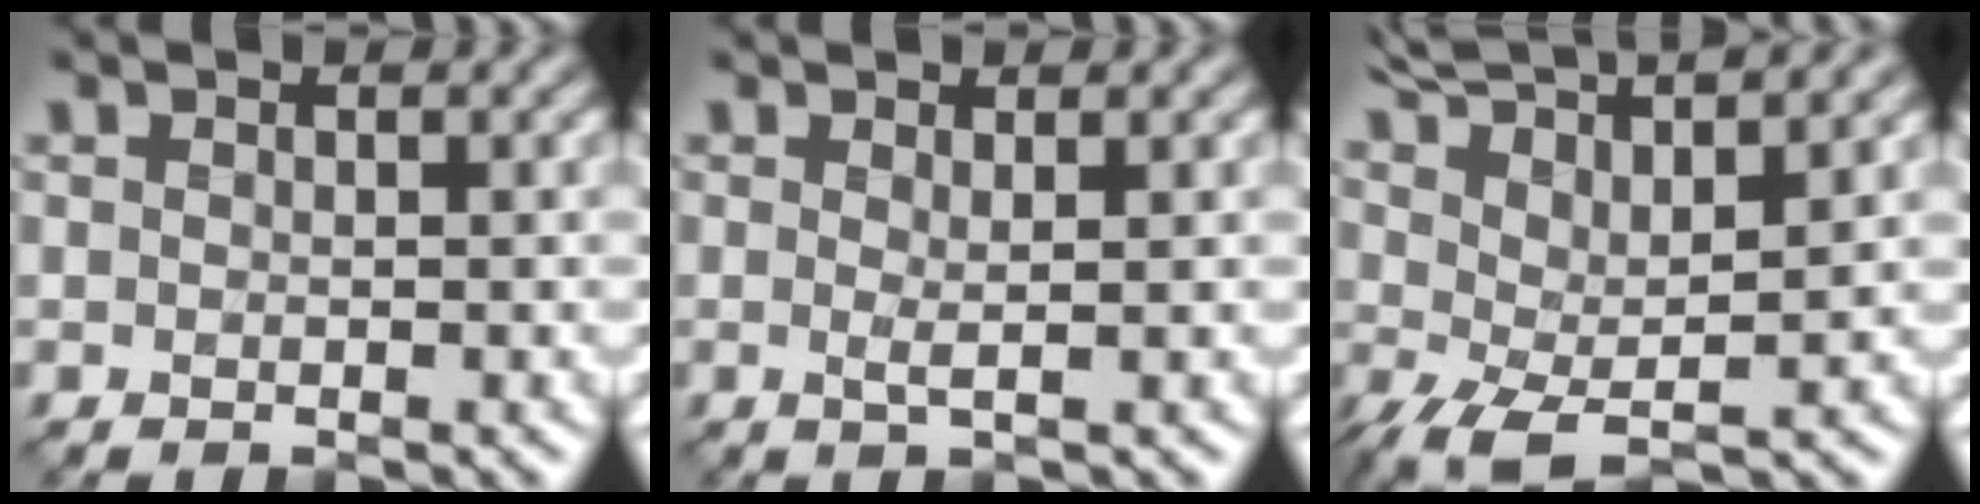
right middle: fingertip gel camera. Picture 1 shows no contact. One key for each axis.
{"total": 1.2, "fx": 0.2, "fy": 0.2, "fz": 1.1, "tx": -0.020, "ty": -0.003, "tz": 0.000}
{"total": 9.6, "fx": 5.4, "fy": 2.9, "fz": 7.4, "tx": -0.138, "ty": 0.018, "tz": 0.095}